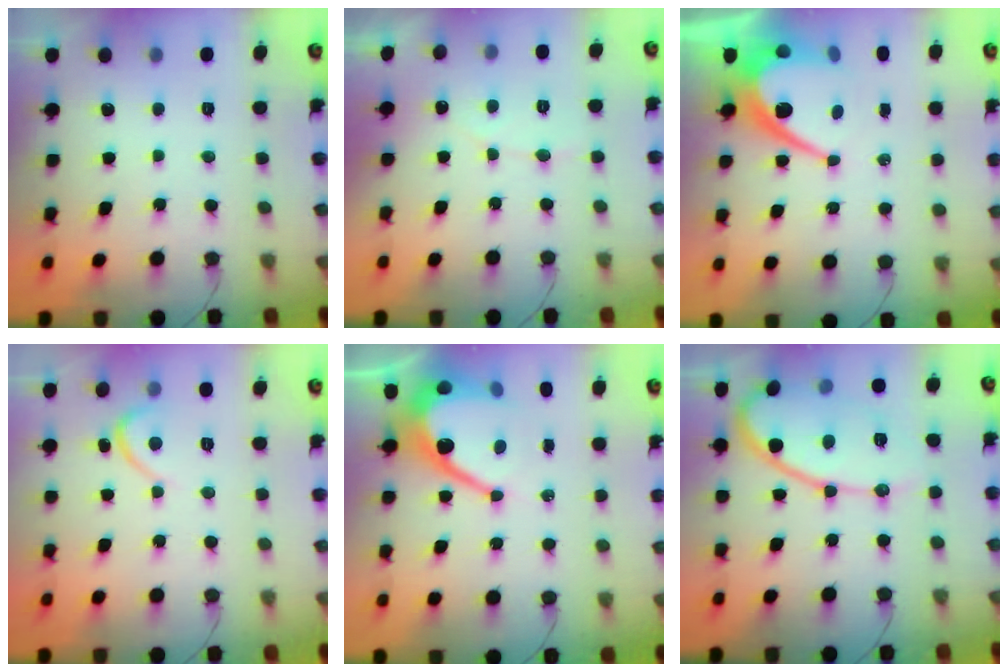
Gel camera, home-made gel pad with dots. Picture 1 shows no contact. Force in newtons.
{"total": 4.1, "press": 4.1, "slide": 0.3}
{"total": 11.2, "press": 11.1, "slide": 0.8}
{"total": 2.7, "press": 2.7, "slide": 0.3}
{"total": 12.6, "press": 12.6, "slide": 1.1}
{"total": 13.7, "press": 13.7, "slide": 0.7}